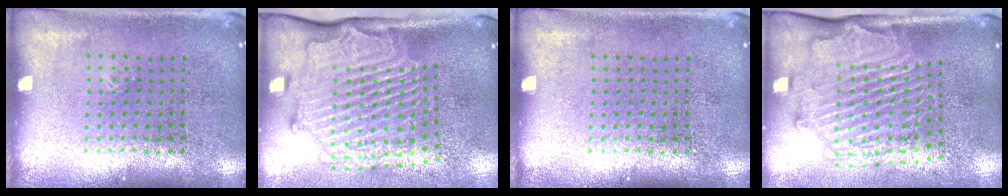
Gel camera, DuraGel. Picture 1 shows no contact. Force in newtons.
{"total": 3.1, "press": 2.4, "slide": 1.9}
{"total": 0.0}
{"total": 2.1, "press": 2.0, "slide": 0.4}